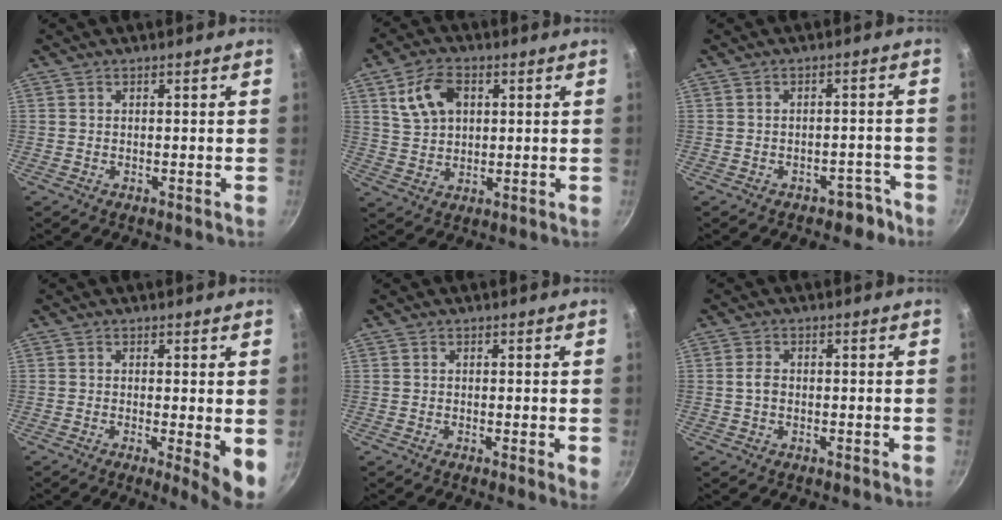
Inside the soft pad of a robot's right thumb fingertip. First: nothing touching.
{"total": 9.4, "force": [3.1, 6.2, 6.3], "torque": [-0.104, 0.001, 0.057]}
{"total": 3.9, "force": [-2.8, 2.3, 1.4], "torque": [0.015, 0.041, -0.016]}
{"total": 5.6, "force": [-0.3, 1.0, 5.5], "torque": [-0.072, -0.019, -0.005]}
{"total": 1.7, "force": [0.1, 0.2, 1.7], "torque": [-0.020, -0.008, -0.003]}
{"total": 2.2, "force": [-0.2, 1.6, 1.5], "torque": [-0.028, 0.007, -0.006]}